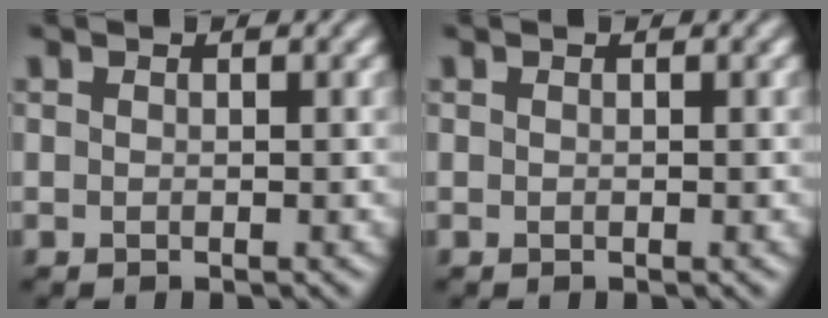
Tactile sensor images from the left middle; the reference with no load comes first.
{"total": 0.0}